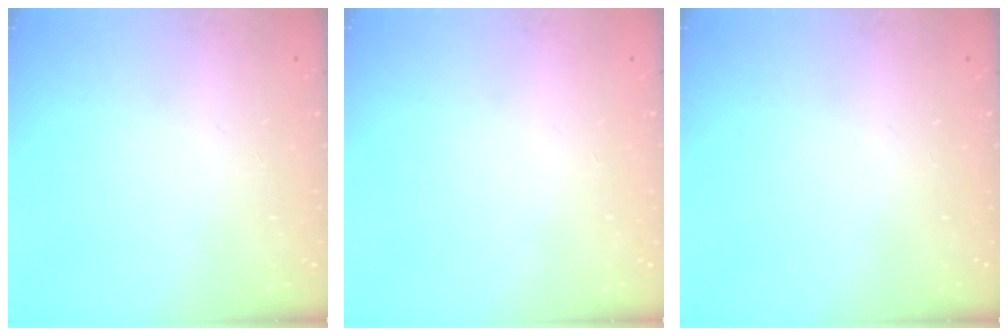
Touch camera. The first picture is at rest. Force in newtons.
{"total": 0.0}
{"total": 0.0}